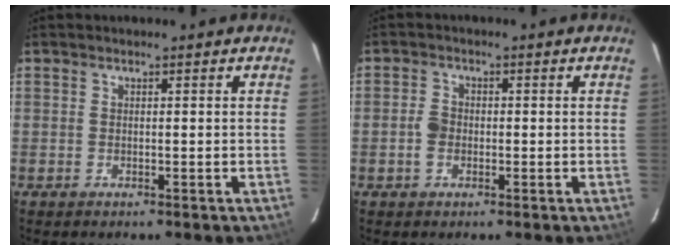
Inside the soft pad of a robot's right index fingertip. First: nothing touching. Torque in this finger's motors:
{"motor_torque": [0.31, 0.24, 0.26, 0.04]}